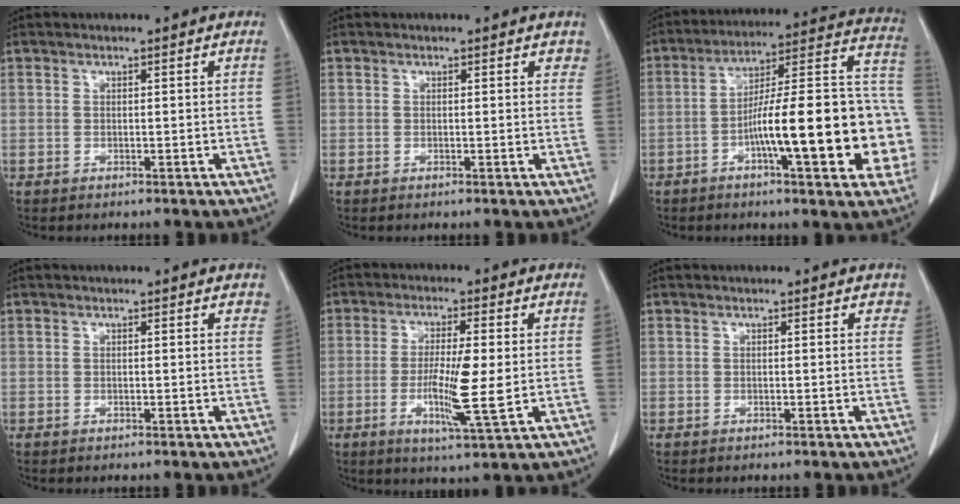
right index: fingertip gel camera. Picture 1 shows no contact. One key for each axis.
{"total": 1.7, "fx": 1.4, "fy": 0.8, "fz": 0.6, "tx": 0.003, "ty": -0.001, "tz": 0.002}
{"total": 22.6, "fx": -5.6, "fy": 3.8, "fz": 21.5, "tx": -0.244, "ty": 0.036, "tz": -0.076}
{"total": 1.5, "fx": 1.2, "fy": 0.6, "fz": 0.5, "tx": 0.000, "ty": 0.000, "tz": 0.001}
{"total": 9.1, "fx": -1.2, "fy": 0.4, "fz": 9.0, "tx": -0.162, "ty": -0.017, "tz": -0.024}
{"total": 1.4, "fx": 1.2, "fy": 0.8, "fz": 0.4, "tx": 0.006, "ty": -0.001, "tz": -0.001}